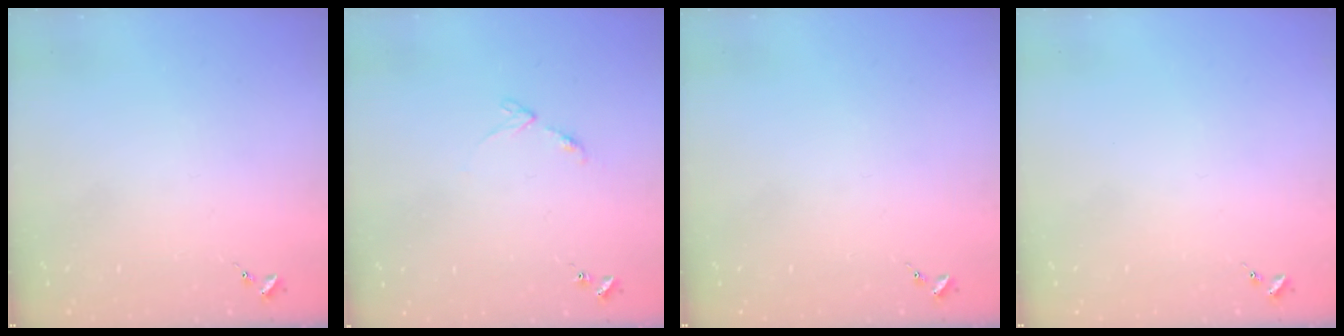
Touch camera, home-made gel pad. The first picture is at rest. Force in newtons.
{"total": 5.9, "press": 5.9, "slide": 0.7}
{"total": 0.0}
{"total": 0.0}